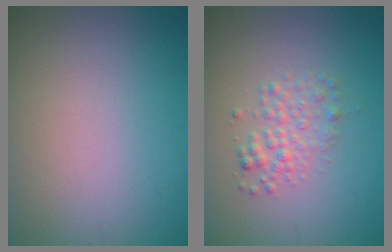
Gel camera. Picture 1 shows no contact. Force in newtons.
{"total": 2.3, "press": 2.3, "slide": 0.1}